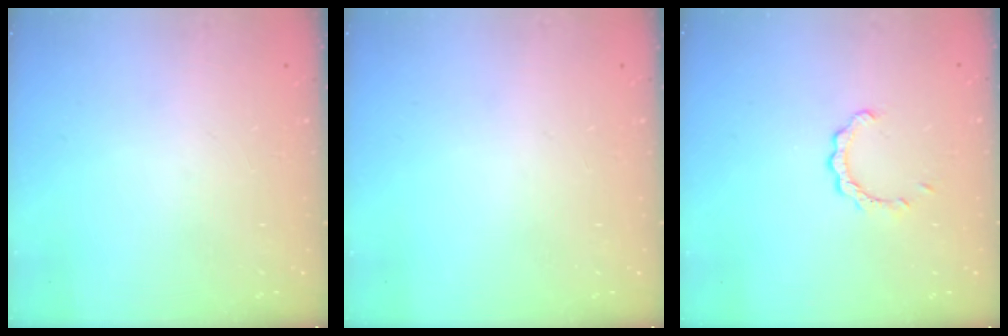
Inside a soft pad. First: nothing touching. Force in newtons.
{"total": 0.0}
{"total": 2.7, "press": 2.7, "slide": 0.3}